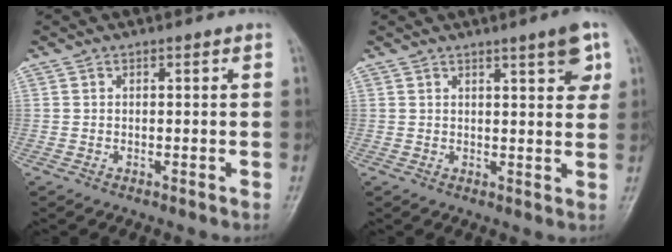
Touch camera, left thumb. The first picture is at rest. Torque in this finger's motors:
{"motor_torque": [-0.08, 0.16, -0.16, -0.20, 0.06]}